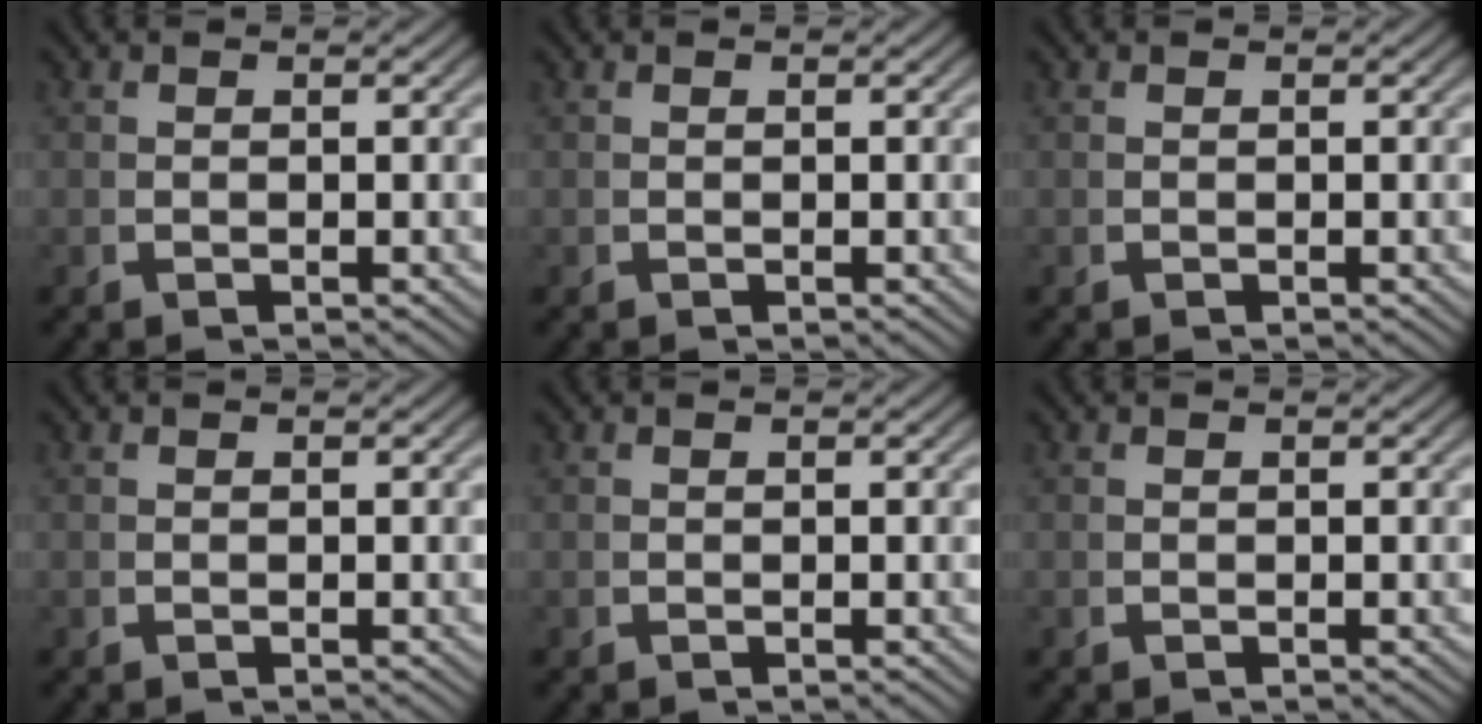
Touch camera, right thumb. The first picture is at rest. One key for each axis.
{"total": 0.0}
{"total": 0.0}
{"total": 0.0}
{"total": 0.0}
{"total": 0.0}